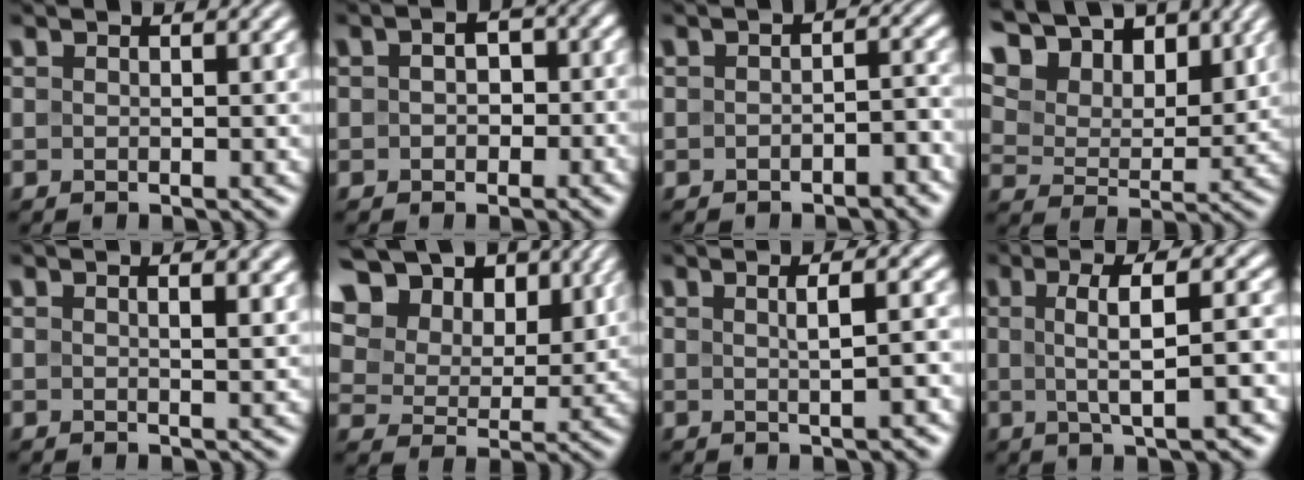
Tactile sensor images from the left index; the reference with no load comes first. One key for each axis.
{"total": 2.4, "fx": -0.3, "fy": 1.8, "fz": 1.5, "tx": -0.017, "ty": -0.001, "tz": -0.010}
{"total": 3.0, "fx": -1.3, "fy": 1.6, "fz": 2.2, "tx": -0.022, "ty": 0.005, "tz": -0.022}
{"total": 15.2, "fx": 9.6, "fy": 9.1, "fz": 7.5, "tx": -0.177, "ty": 0.039, "tz": 0.173}
{"total": 2.4, "fx": 1.0, "fy": 0.7, "fz": 2.0, "tx": -0.021, "ty": 0.003, "tz": 0.014}
{"total": 18.6, "fx": 9.5, "fy": 12.9, "fz": 9.5, "tx": -0.227, "ty": 0.038, "tz": 0.188}
{"total": 4.4, "fx": 0.6, "fy": 1.7, "fz": 4.0, "tx": -0.027, "ty": 0.021, "tz": -0.003}
{"total": 6.3, "fx": 0.2, "fy": 1.7, "fz": 6.0, "tx": -0.085, "ty": 0.010, "tz": -0.001}